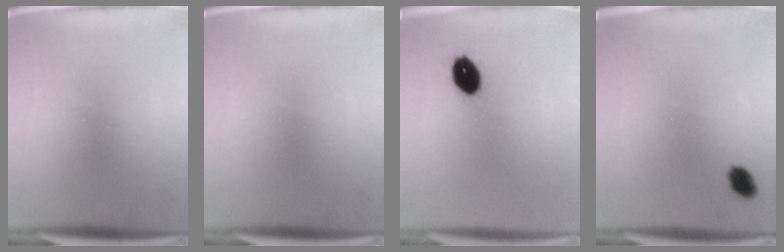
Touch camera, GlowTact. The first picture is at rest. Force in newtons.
{"total": 0.0}
{"total": 7.6}
{"total": 2.8}